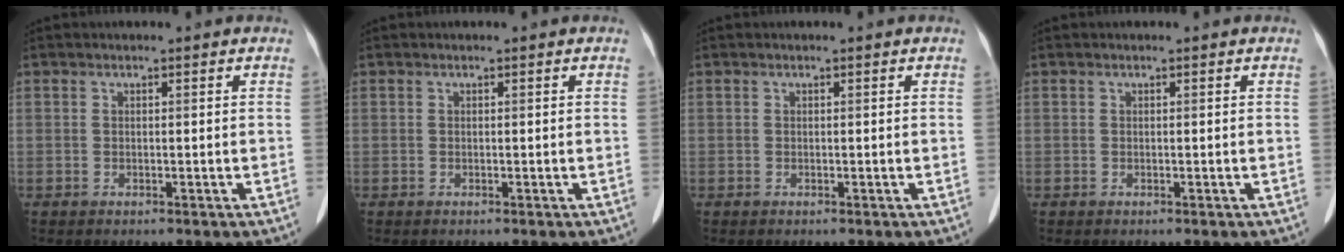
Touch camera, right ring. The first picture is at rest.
{"total": 0.0}
{"total": 0.0}
{"total": 0.0}